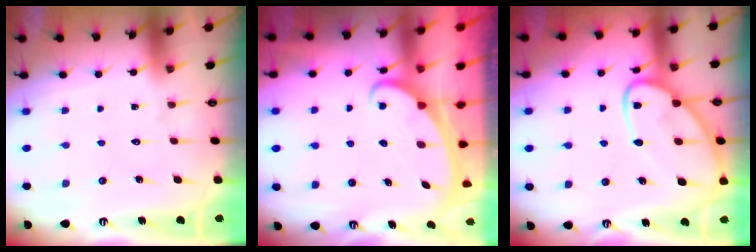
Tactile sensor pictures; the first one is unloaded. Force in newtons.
{"total": 2.3, "press": 2.2, "slide": 0.3}
{"total": 12.1, "press": 12.0, "slide": 1.1}